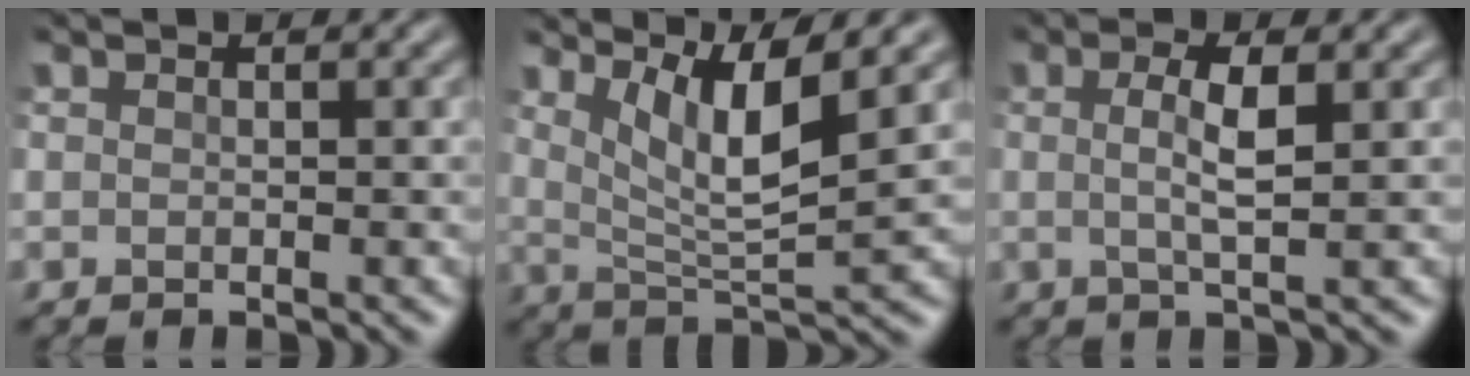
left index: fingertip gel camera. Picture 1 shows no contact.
{"total": 6.1, "force": [2.8, 1.3, 5.3], "torque": [-0.093, -0.007, 0.053]}
{"total": 3.2, "force": [0.2, 0.6, 3.1], "torque": [-0.061, -0.001, 0.000]}